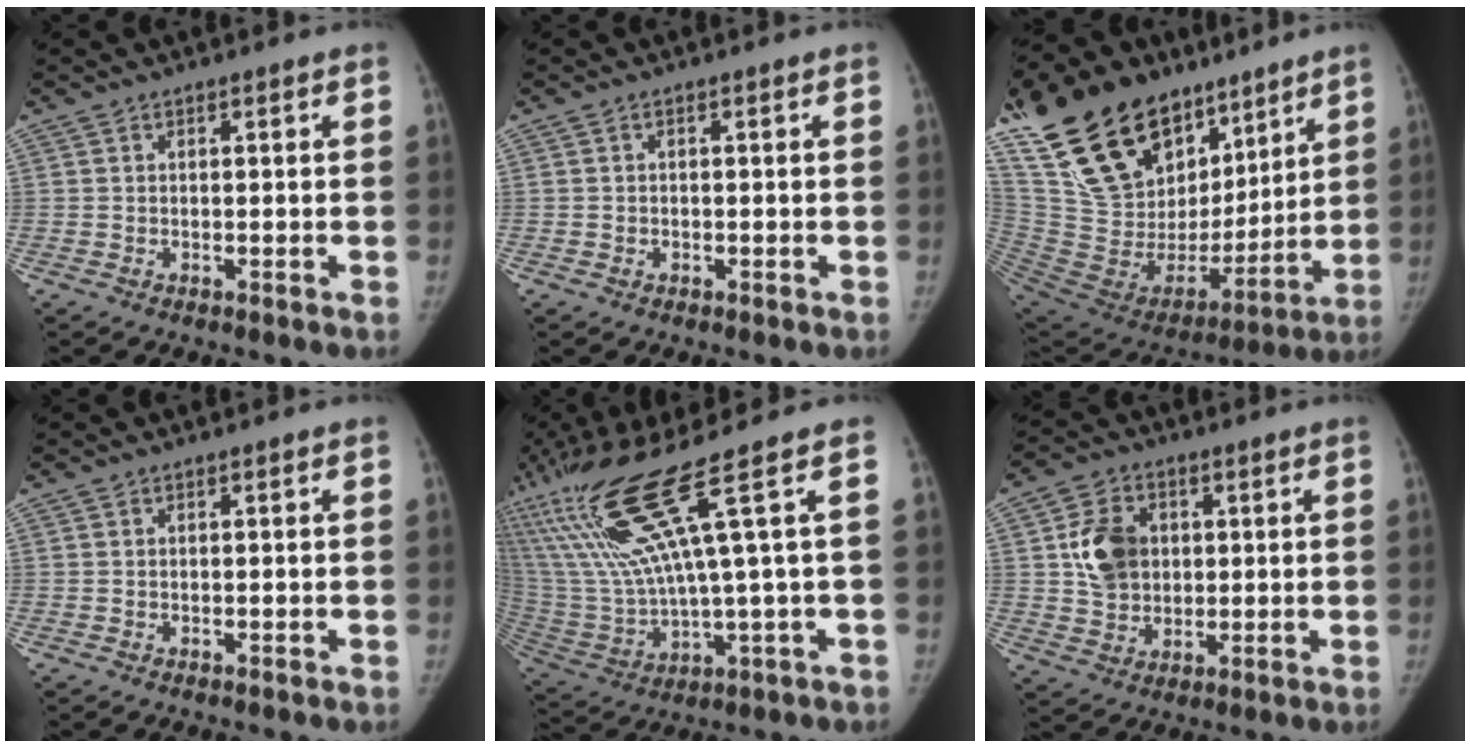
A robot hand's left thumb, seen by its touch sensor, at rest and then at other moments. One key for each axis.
{"total": 0.6, "fx": 0.0, "fy": 0.5, "fz": 0.3, "tx": -0.002, "ty": 0.001, "tz": -0.001}
{"total": 32.3, "fx": 19.8, "fy": 18.5, "fz": 17.7, "tx": -0.306, "ty": -0.022, "tz": 0.357}
{"total": 0.0}
{"total": 20.9, "fx": 8.4, "fy": 1.4, "fz": 19.1, "tx": -0.401, "ty": -0.016, "tz": 0.163}
{"total": 10.0, "fx": 1.9, "fy": 7.9, "fz": 5.8, "tx": -0.078, "ty": -0.005, "tz": 0.037}